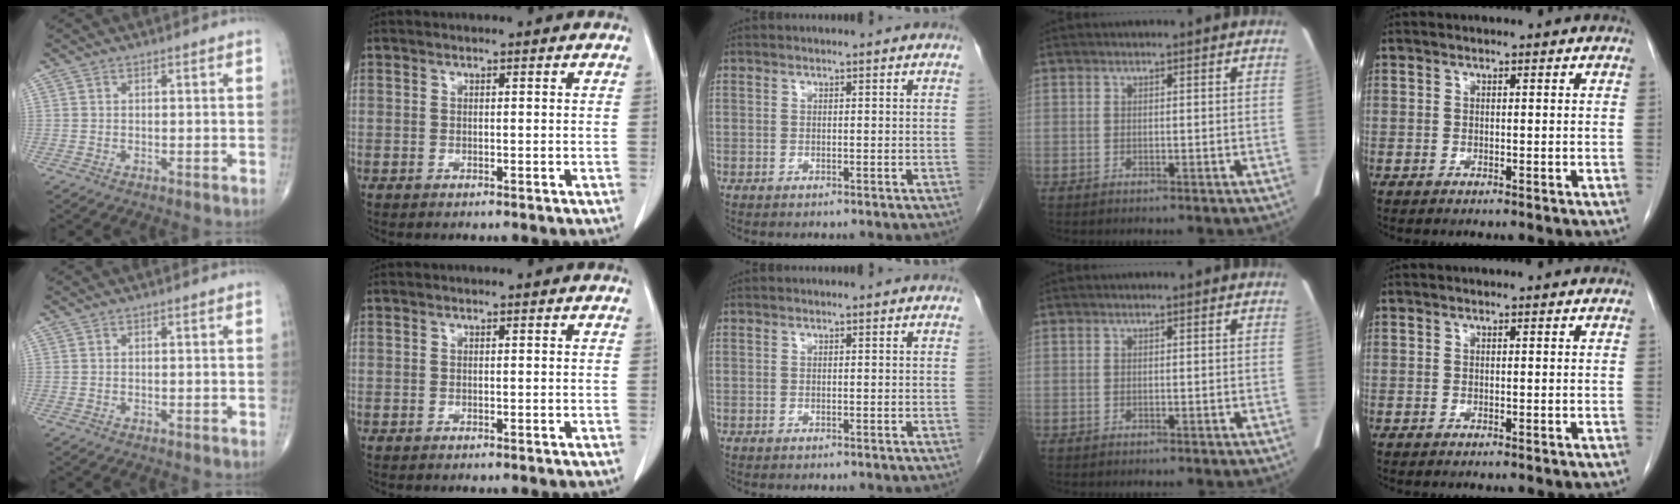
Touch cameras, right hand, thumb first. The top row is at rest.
{}